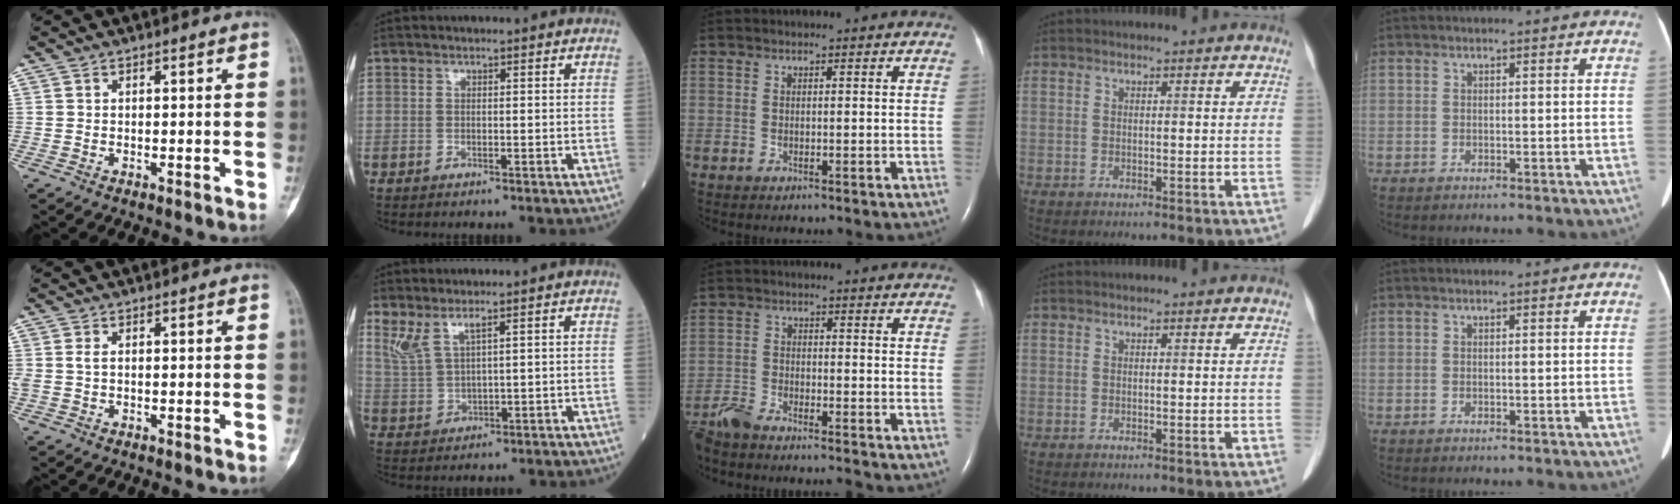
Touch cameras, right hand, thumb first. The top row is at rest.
{"thumb": {"total": 1.5, "force": [0.2, 0.9, 1.2], "torque": [-0.037, 0.005, 0.008]}, "index": {"total": 3.9, "force": [2.8, 0.6, 2.7], "torque": [-0.073, 0.002, 0.070]}, "middle": {"total": 7.6, "force": [-7.1, 0.5, 2.6], "torque": [-0.050, -0.012, -0.124]}}